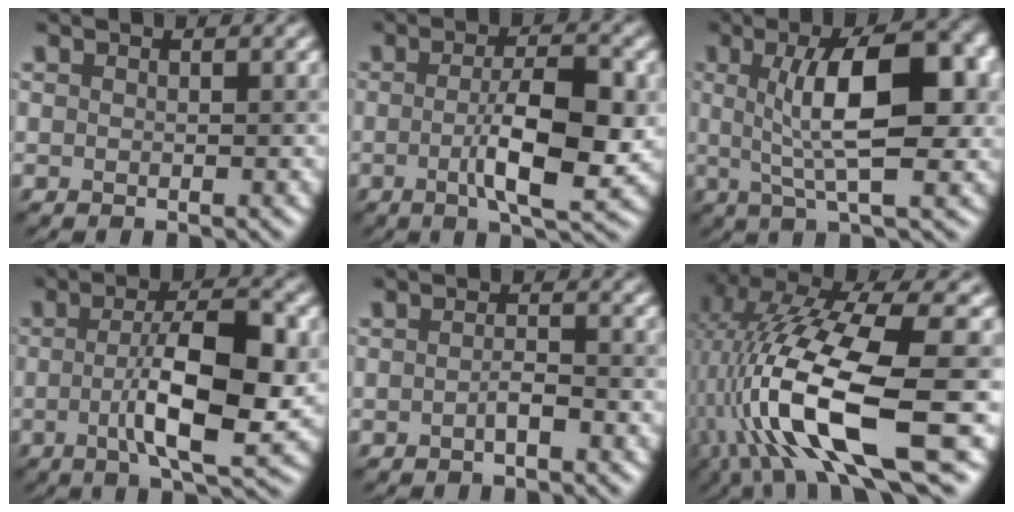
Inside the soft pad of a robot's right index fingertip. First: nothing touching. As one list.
[{"total": 7.0, "force": [-0.8, 1.8, 6.7], "torque": [-0.113, -0.004, -0.014]}, {"total": 9.3, "force": [1.4, 2.7, 8.8], "torque": [-0.129, 0.008, 0.020]}, {"total": 9.0, "force": [-0.9, 2.5, 8.6], "torque": [-0.137, 0.001, -0.016]}, {"total": 1.1, "force": [-0.6, 0.3, 1.0], "torque": [-0.020, 0.004, -0.011]}, {"total": 13.3, "force": [-2.8, 3.8, 12.4], "torque": [-0.241, 0.003, -0.042]}]